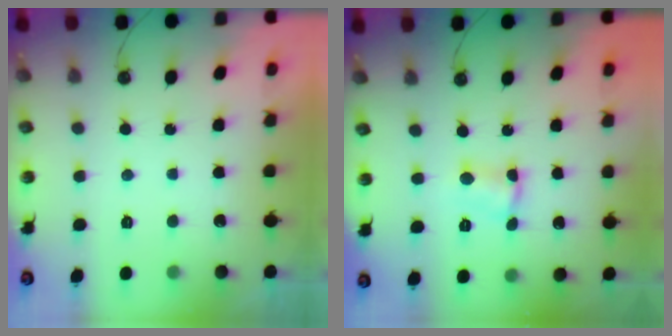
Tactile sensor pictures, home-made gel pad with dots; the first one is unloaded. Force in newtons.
{"total": 2.1, "press": 2.1, "slide": 0.2}